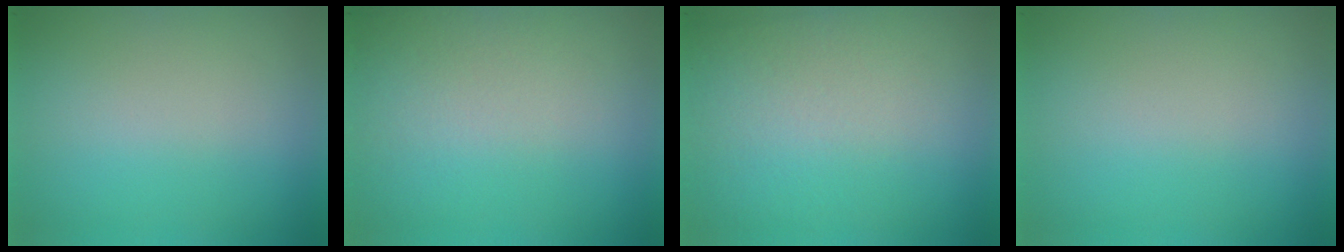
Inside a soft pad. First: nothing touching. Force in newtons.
{"total": 2.1}
{"total": 2.8}
{"total": 0.0}